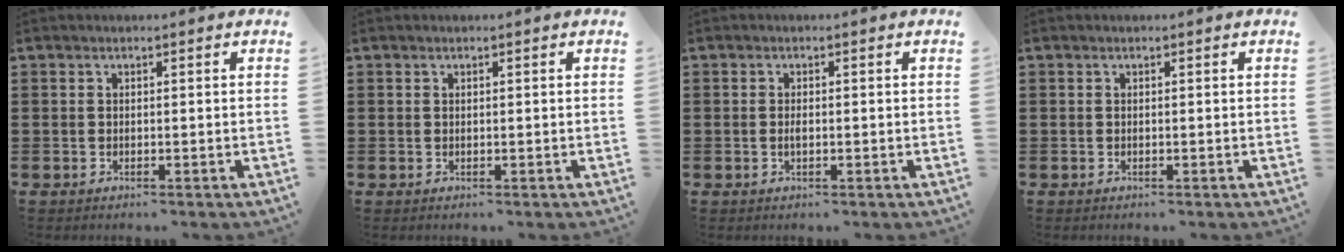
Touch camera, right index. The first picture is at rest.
{"total": 0.0}
{"total": 1.1, "force": [-0.2, 0.5, 1.0], "torque": [-0.020, 0.001, -0.004]}
{"total": 0.0}